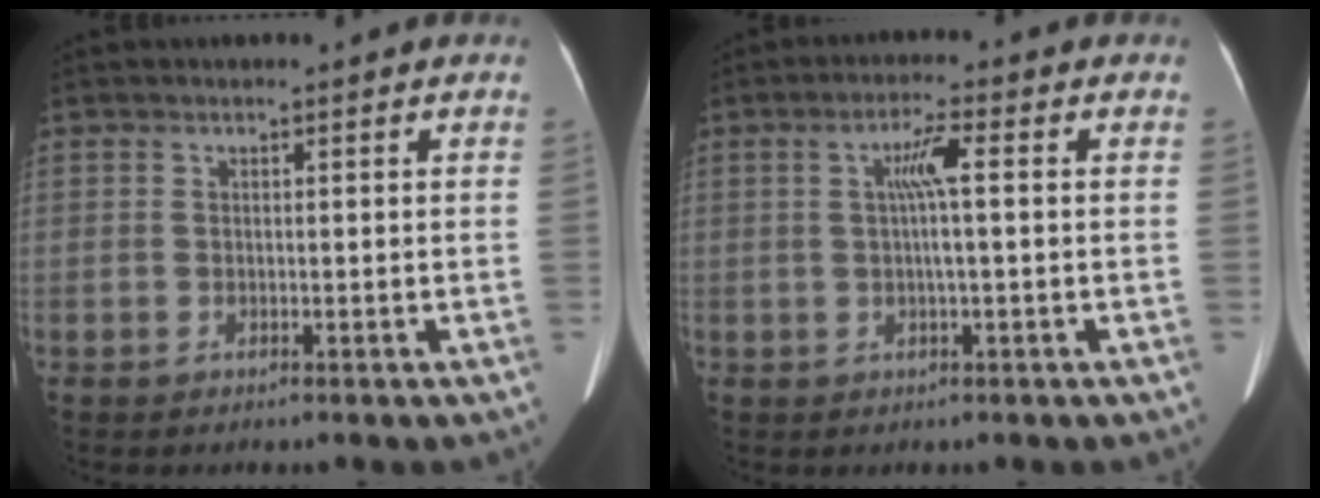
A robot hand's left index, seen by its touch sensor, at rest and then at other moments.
{"total": 4.5, "force": [0.6, 0.2, 4.5], "torque": [-0.085, 0.013, 0.010]}